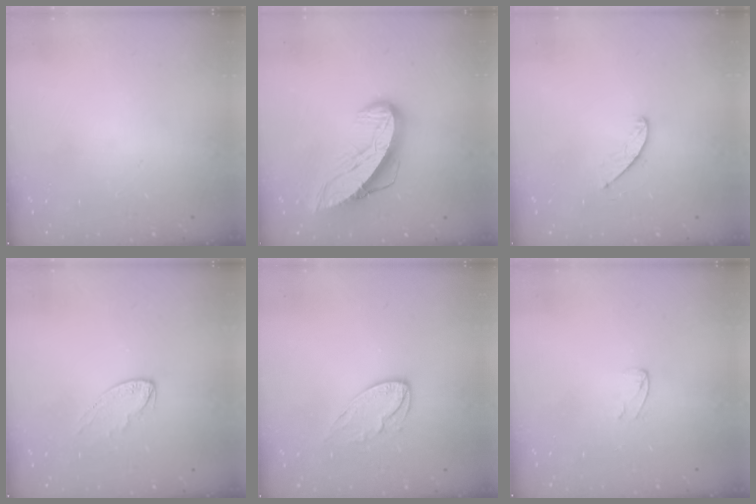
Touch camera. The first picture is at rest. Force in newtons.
{"total": 12.4, "press": 12.4, "slide": 0.9}
{"total": 4.7, "press": 4.7, "slide": 0.3}
{"total": 5.9, "press": 5.9, "slide": 0.4}
{"total": 8.2, "press": 8.2, "slide": 0.5}
{"total": 4.1, "press": 4.1, "slide": 0.3}